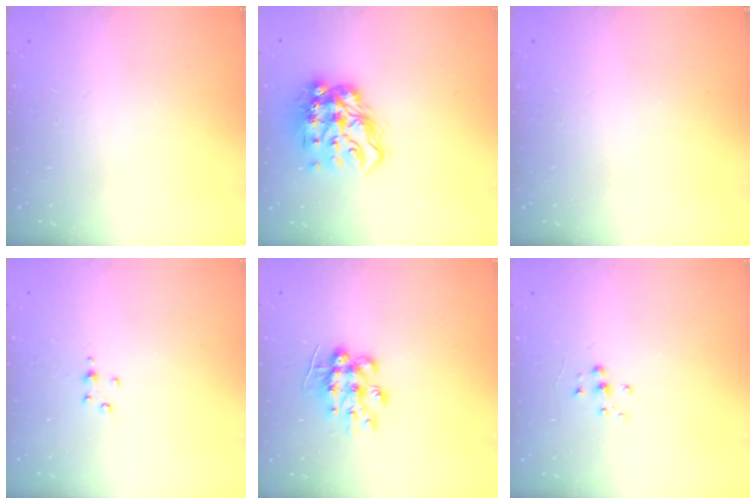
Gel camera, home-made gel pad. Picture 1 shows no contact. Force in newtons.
{"total": 16.4, "press": 16.3, "slide": 1.6}
{"total": 0.0}
{"total": 3.1, "press": 3.1, "slide": 0.4}
{"total": 9.3, "press": 9.3, "slide": 0.7}
{"total": 6.3, "press": 6.3, "slide": 0.7}